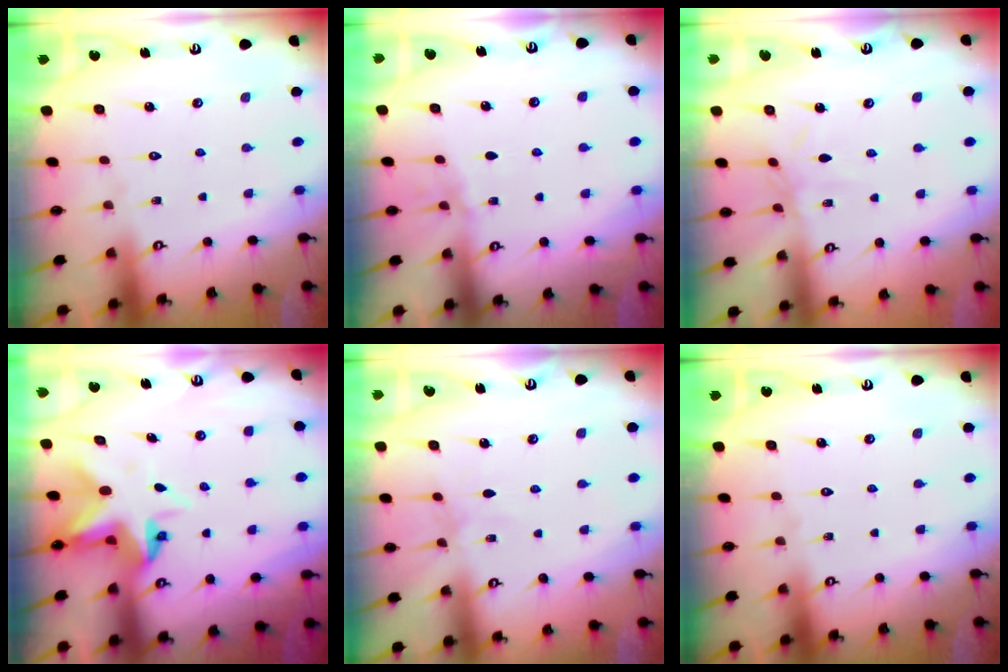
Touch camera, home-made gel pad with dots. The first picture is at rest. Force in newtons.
{"total": 2.7, "press": 2.7, "slide": 0.4}
{"total": 4.1, "press": 4.1, "slide": 0.4}
{"total": 5.2, "press": 5.2, "slide": 0.5}
{"total": 2.3, "press": 2.3, "slide": 0.4}
{"total": 0.0}